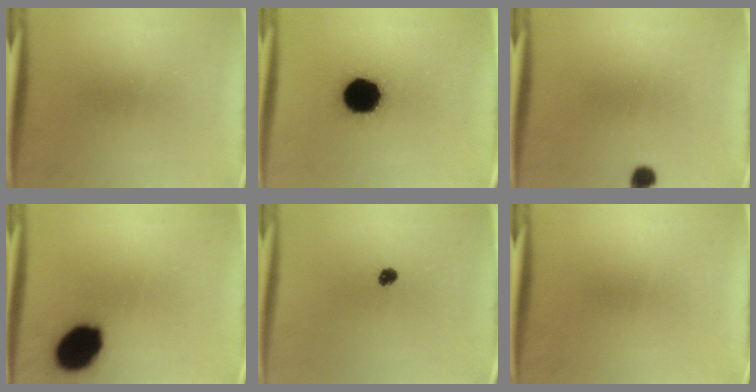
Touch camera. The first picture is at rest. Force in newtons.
{"total": 16.1}
{"total": 2.0}
{"total": 14.4}
{"total": 1.9}
{"total": 0.0}